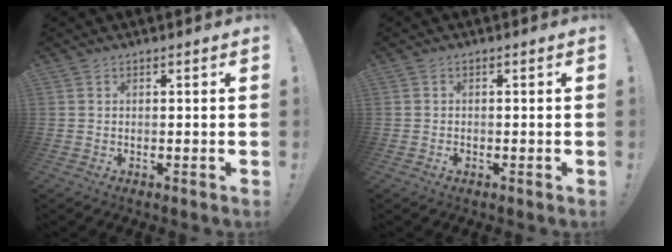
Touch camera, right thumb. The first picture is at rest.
{"total": 0.8, "force": [-0.6, 0.4, 0.2], "torque": [0.004, -0.003, -0.012]}